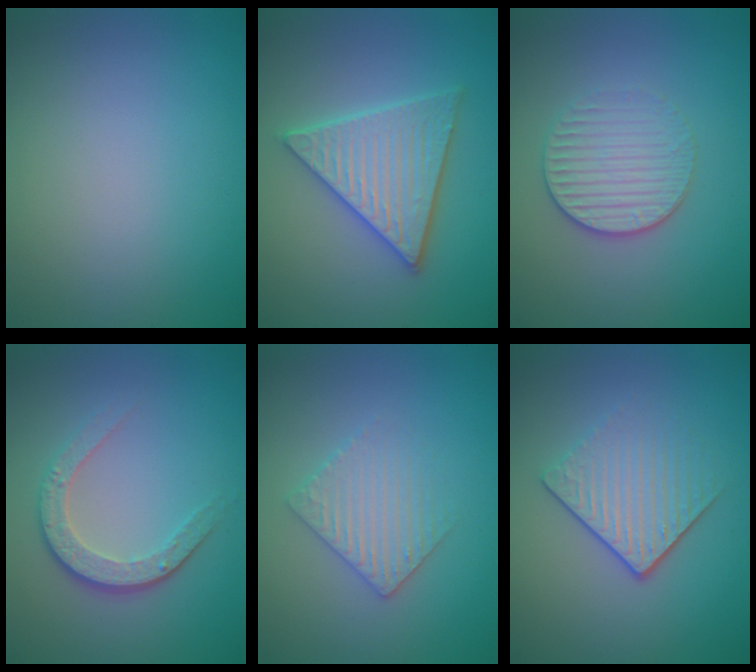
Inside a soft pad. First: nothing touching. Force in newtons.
{"total": 5.6, "press": 5.5, "slide": 0.7}
{"total": 3.1, "press": 2.8, "slide": 1.2}
{"total": 3.4, "press": 2.6, "slide": 2.3}
{"total": 3.0, "press": 2.9, "slide": 0.6}
{"total": 3.9, "press": 2.8, "slide": 2.7}